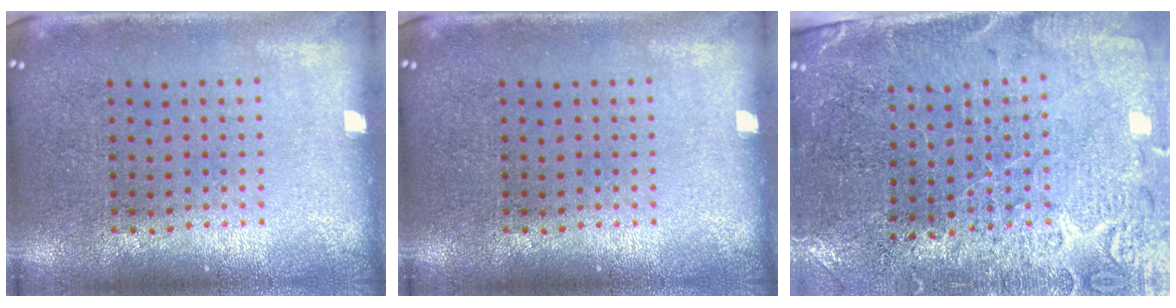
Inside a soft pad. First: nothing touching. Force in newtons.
{"total": 0.0}
{"total": 3.0, "press": 2.9, "slide": 0.9}